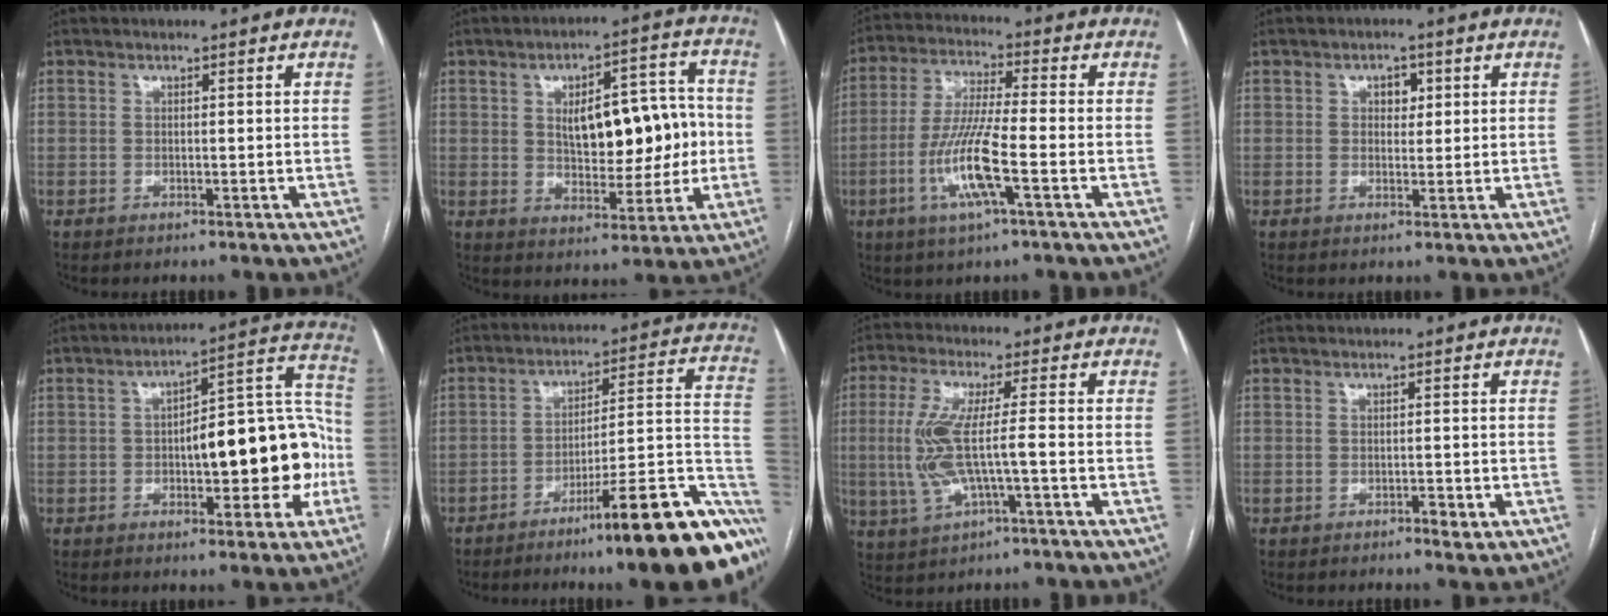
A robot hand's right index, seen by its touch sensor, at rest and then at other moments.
{"total": 13.2, "force": [0.6, 5.7, 11.9], "torque": [-0.167, 0.026, 0.020]}
{"total": 10.9, "force": [-3.6, 0.5, 10.3], "torque": [-0.211, -0.009, -0.072]}
{"total": 2.4, "force": [0.8, 1.6, 1.6], "torque": [-0.019, 0.006, 0.012]}
{"total": 17.2, "force": [-2.9, 5.9, 15.9], "torque": [-0.204, 0.047, -0.033]}
{"total": 22.0, "force": [-13.3, 2.8, 17.2], "torque": [-0.125, 0.047, -0.195]}
{"total": 9.0, "force": [-1.2, 1.0, 8.9], "torque": [-0.195, 0.001, -0.023]}
{"total": 1.1, "force": [-0.3, 0.5, 0.9], "torque": [-0.014, 0.001, -0.002]}